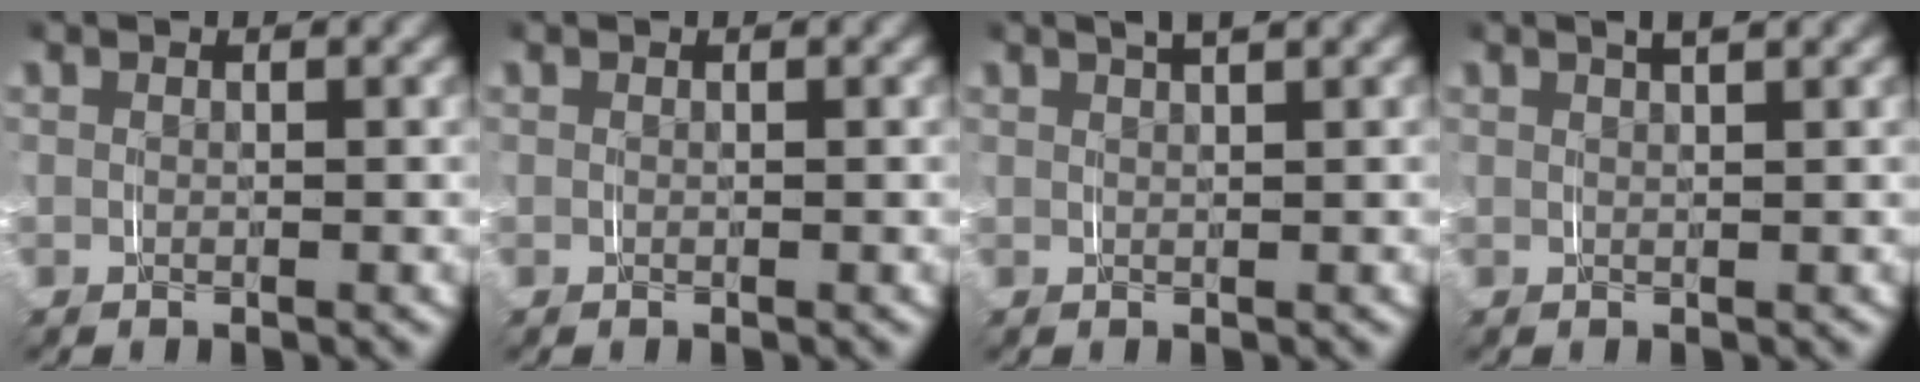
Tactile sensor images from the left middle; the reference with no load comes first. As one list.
[{"total": 0.0}, {"total": 2.9, "force": [2.1, 0.5, 1.9], "torque": [-0.024, 0.014, 0.030]}, {"total": 2.5, "force": [1.8, 0.4, 1.7], "torque": [-0.023, 0.013, 0.025]}]